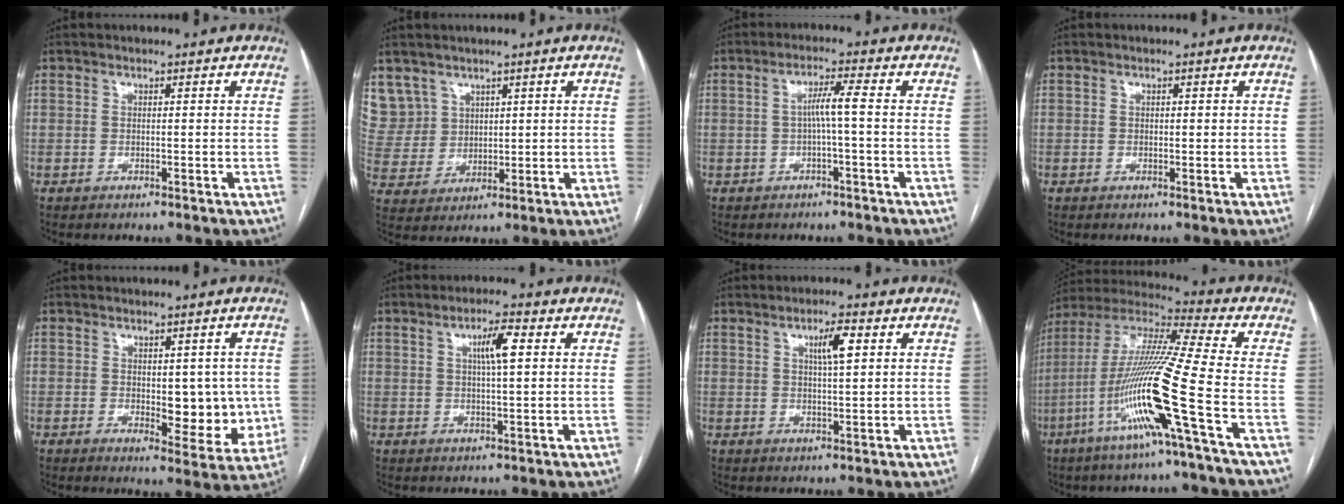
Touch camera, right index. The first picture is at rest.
{"total": 9.3, "force": [5.7, 7.4, 0.5], "torque": [-0.021, 0.029, 0.135]}
{"total": 3.6, "force": [-0.3, -0.3, 3.6], "torque": [-0.064, 0.010, -0.003]}
{"total": 0.8, "force": [0.1, 0.4, 0.7], "torque": [-0.009, 0.000, 0.002]}
{"total": 8.7, "force": [-0.2, 4.4, 7.5], "torque": [-0.072, 0.001, 0.011]}
{"total": 4.9, "force": [1.4, 0.5, 4.7], "torque": [-0.084, 0.005, 0.024]}
{"total": 4.4, "force": [1.7, 0.6, 4.1], "torque": [-0.070, 0.004, 0.028]}
{"total": 18.3, "force": [-6.6, -1.6, 17.0], "torque": [-0.340, -0.012, -0.133]}